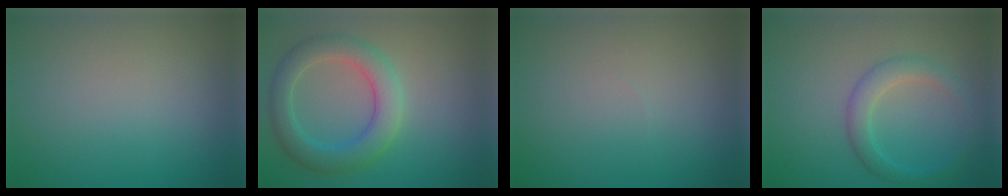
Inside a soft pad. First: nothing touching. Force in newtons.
{"total": 4.8, "press": 4.8, "slide": 0.2}
{"total": 0.0}
{"total": 2.8, "press": 2.8, "slide": 0.2}